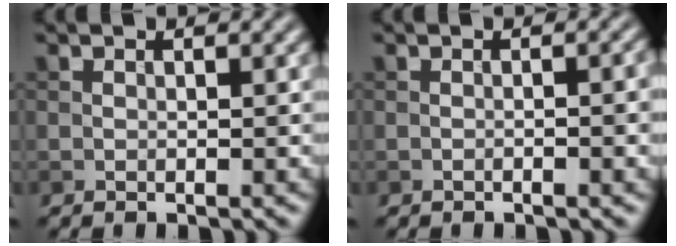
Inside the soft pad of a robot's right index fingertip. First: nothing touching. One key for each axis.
{"total": 2.4, "fx": -0.8, "fy": 0.7, "fz": 2.1, "tx": -0.023, "ty": 0.002, "tz": -0.011}